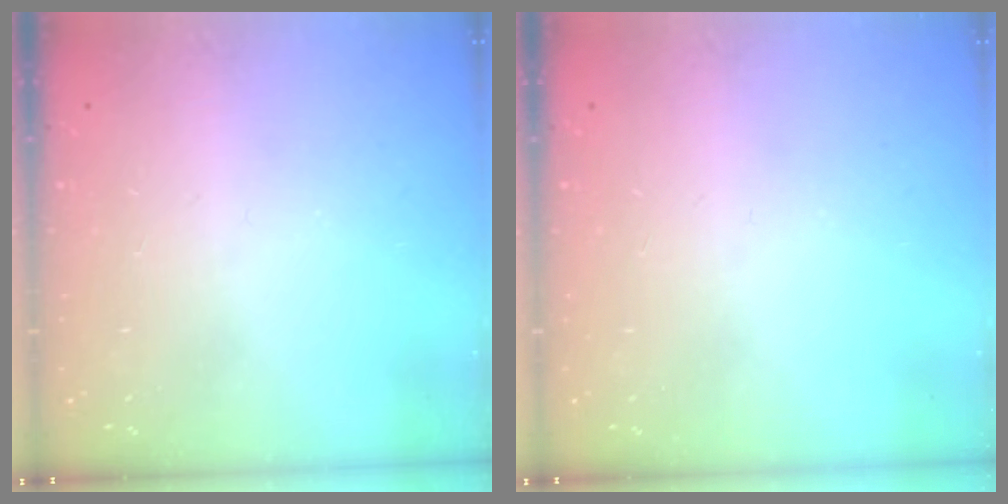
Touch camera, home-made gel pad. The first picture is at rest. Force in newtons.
{"total": 0.0}